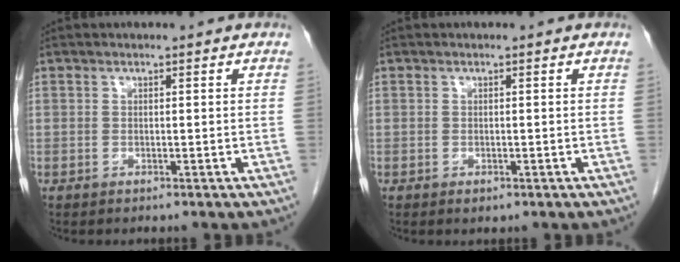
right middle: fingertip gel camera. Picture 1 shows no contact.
{"total": 0.8, "force": [-0.4, 0.4, 0.5], "torque": [-0.007, 0.000, -0.002]}